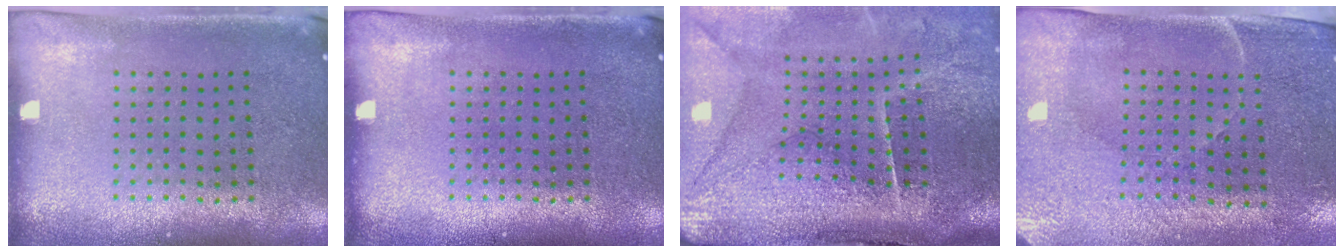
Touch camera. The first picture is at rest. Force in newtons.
{"total": 0.0}
{"total": 4.8, "press": 3.9, "slide": 2.8}
{"total": 3.2, "press": 2.9, "slide": 1.3}